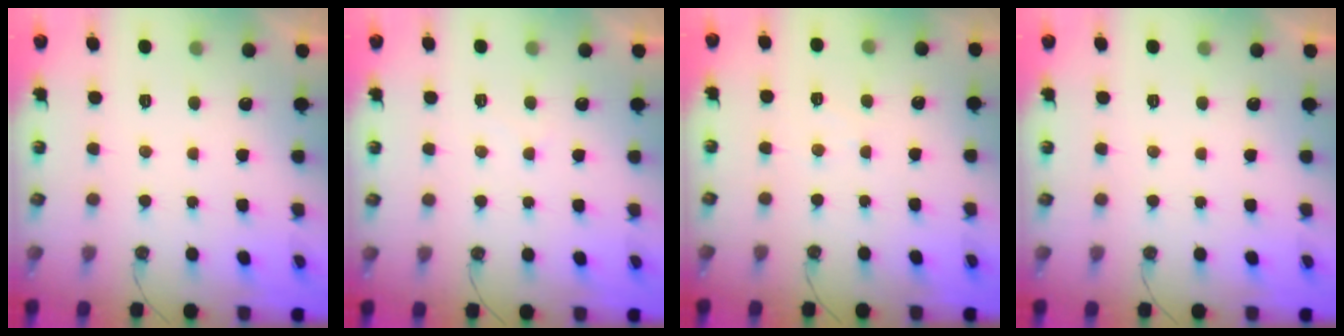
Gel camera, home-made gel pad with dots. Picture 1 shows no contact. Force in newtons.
{"total": 3.9, "press": 3.9, "slide": 0.5}
{"total": 3.3, "press": 3.2, "slide": 0.5}
{"total": 0.0}